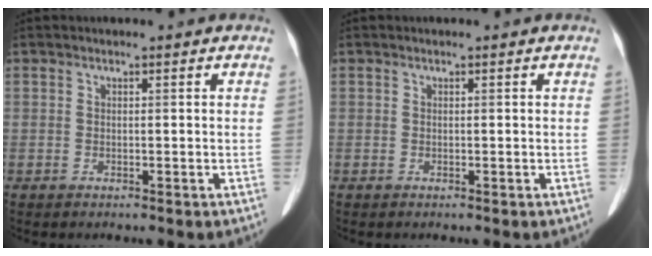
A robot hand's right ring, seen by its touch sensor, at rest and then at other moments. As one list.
[{"total": 0.0}]